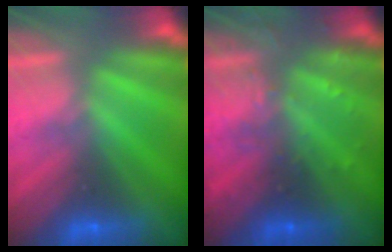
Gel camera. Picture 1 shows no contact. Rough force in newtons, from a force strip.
{"total": 2.9}